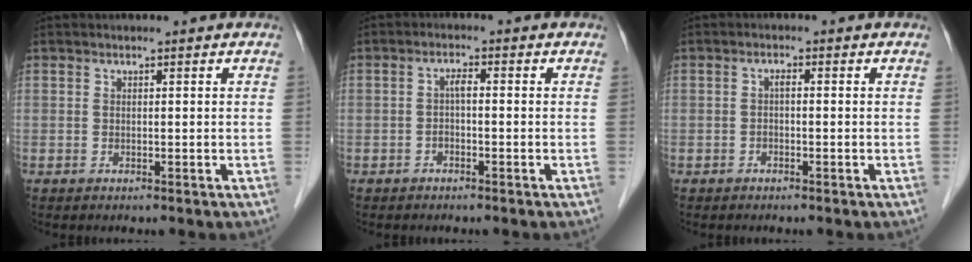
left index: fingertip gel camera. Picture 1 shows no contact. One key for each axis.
{"total": 1.8, "fx": -0.5, "fy": 0.6, "fz": 1.6, "tx": -0.030, "ty": 0.006, "tz": -0.010}
{"total": 1.0, "fx": -0.4, "fy": 0.4, "fz": 0.9, "tx": -0.017, "ty": 0.002, "tz": -0.008}